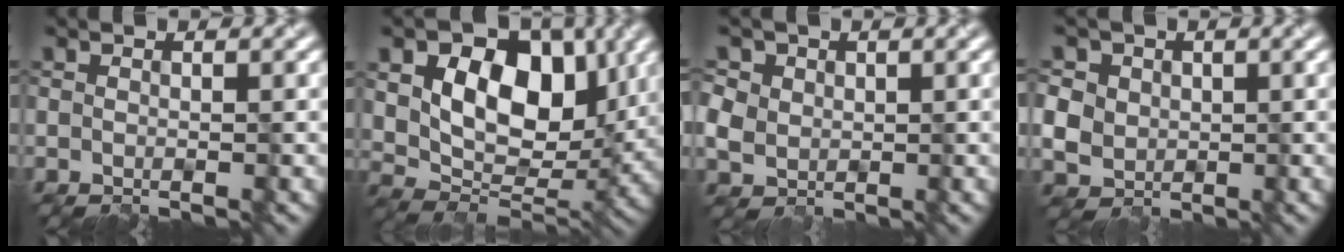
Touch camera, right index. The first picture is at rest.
{"total": 10.9, "force": [3.1, 7.2, 7.6], "torque": [-0.118, -0.007, 0.048]}
{"total": 4.1, "force": [1.5, 3.6, 1.5], "torque": [-0.052, 0.022, 0.025]}
{"total": 5.9, "force": [1.4, 5.3, 2.2], "torque": [-0.047, 0.022, 0.011]}